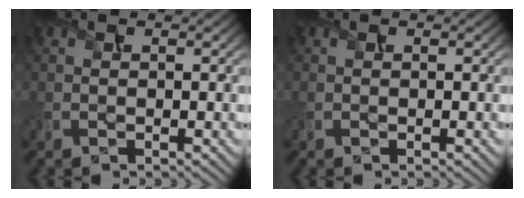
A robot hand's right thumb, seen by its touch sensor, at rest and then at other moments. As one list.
[{"total": 0.0}]